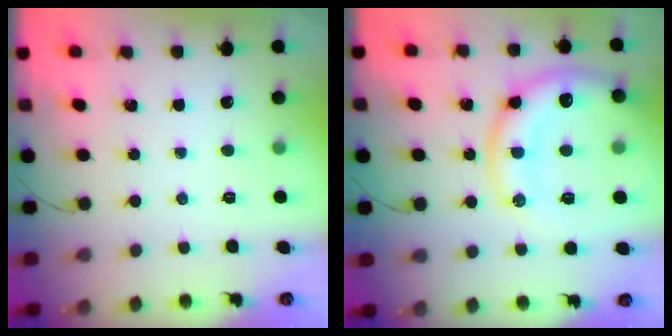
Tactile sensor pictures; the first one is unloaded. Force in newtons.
{"total": 18.4, "press": 18.2, "slide": 2.2}